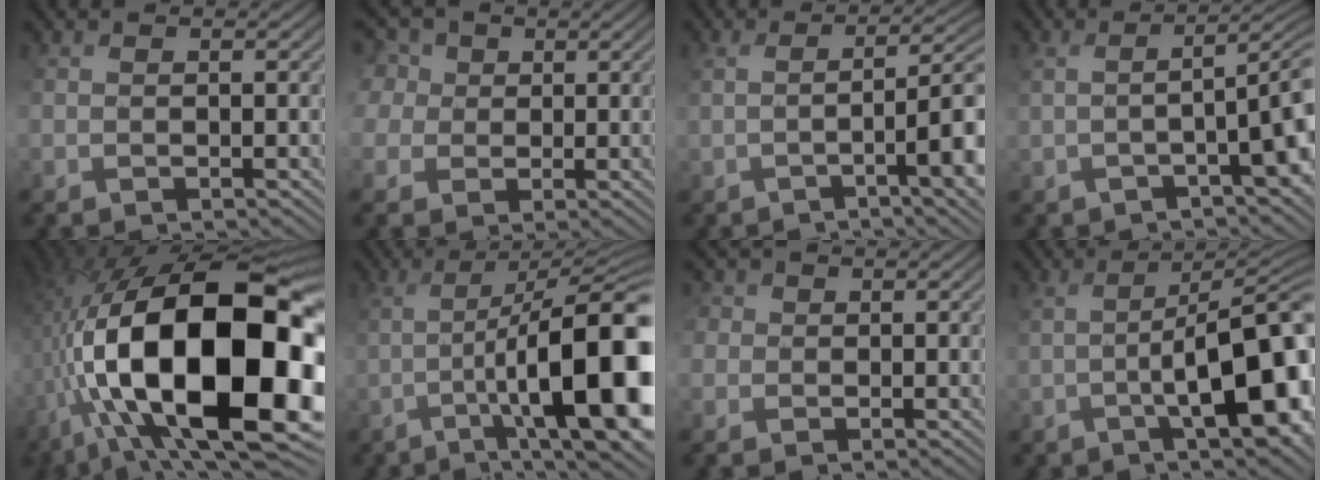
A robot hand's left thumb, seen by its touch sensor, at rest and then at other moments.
{"total": 6.1, "force": [1.0, 5.6, 2.0], "torque": [-0.110, 0.012, 0.005]}
{"total": 8.2, "force": [-1.5, 1.7, 7.8], "torque": [-0.107, 0.004, -0.012]}
{"total": 6.7, "force": [-1.0, 1.2, 6.5], "torque": [-0.082, 0.008, -0.009]}
{"total": 21.9, "force": [-0.7, 12.1, 18.3], "torque": [-0.377, -0.022, 0.016]}
{"total": 15.2, "force": [-3.0, 4.0, 14.4], "torque": [-0.206, -0.007, -0.014]}
{"total": 2.5, "force": [-0.6, 2.4, 0.4], "torque": [-0.018, 0.003, -0.009]}
{"total": 12.8, "force": [-3.3, 3.5, 11.9], "torque": [-0.139, 0.012, -0.036]}